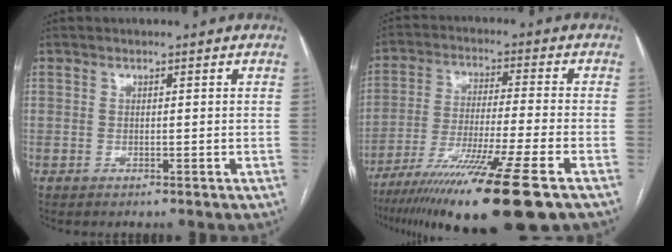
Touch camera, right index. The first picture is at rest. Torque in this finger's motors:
{"motor_torque": [1.49, -0.65, 1.05, 0.21]}